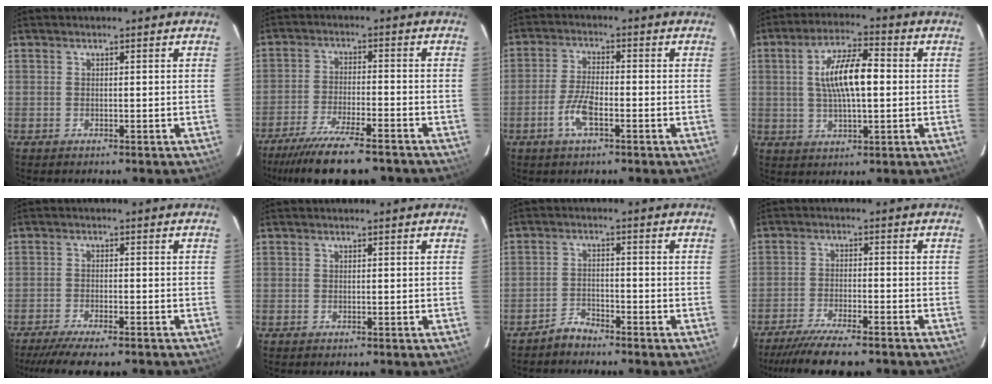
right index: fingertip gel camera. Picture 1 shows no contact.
{"total": 14.9, "force": [-12.2, 2.9, 8.1], "torque": [-0.173, -0.030, -0.199]}
{"total": 6.2, "force": [-2.8, 2.1, 5.1], "torque": [-0.113, 0.001, -0.056]}
{"total": 10.6, "force": [1.0, 3.3, 10.0], "torque": [-0.183, 0.012, 0.019]}
{"total": 9.4, "force": [-7.9, 1.4, 4.8], "torque": [-0.111, -0.026, -0.132]}
{"total": 0.0}
{"total": 3.0, "force": [-2.9, 0.9, 0.4], "torque": [-0.014, 0.006, -0.053]}
{"total": 11.9, "force": [-10.2, 1.8, 5.9], "torque": [-0.133, -0.027, -0.167]}